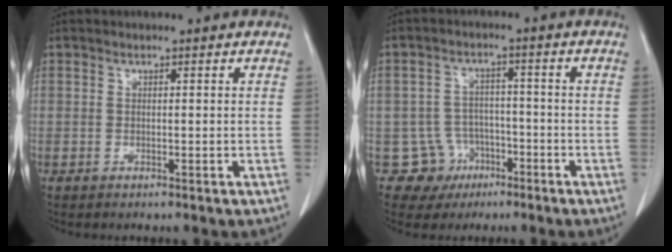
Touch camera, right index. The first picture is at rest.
{"total": 6.4, "force": [-3.0, 5.7, -0.2], "torque": [0.011, 0.013, -0.042]}